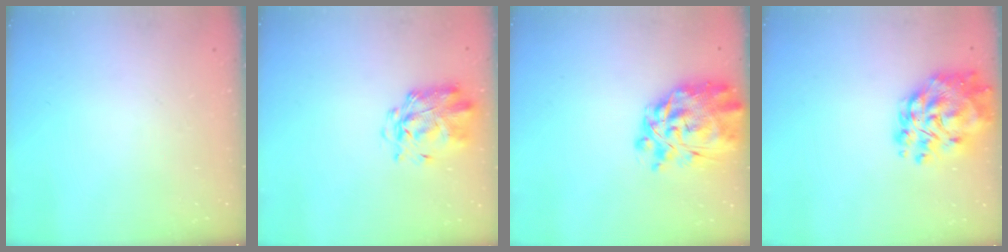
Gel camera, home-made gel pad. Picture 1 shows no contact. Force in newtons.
{"total": 2.9, "press": 2.8, "slide": 0.7}
{"total": 13.6, "press": 12.7, "slide": 4.9}
{"total": 15.7, "press": 15.2, "slide": 4.0}